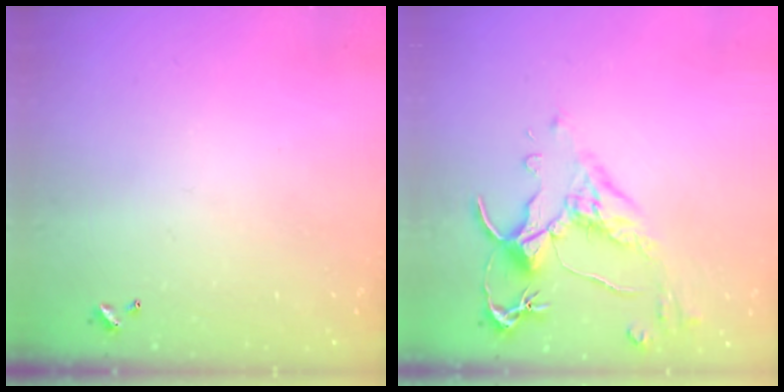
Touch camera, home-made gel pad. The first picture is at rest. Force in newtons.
{"total": 2.5, "press": 2.1, "slide": 1.4}